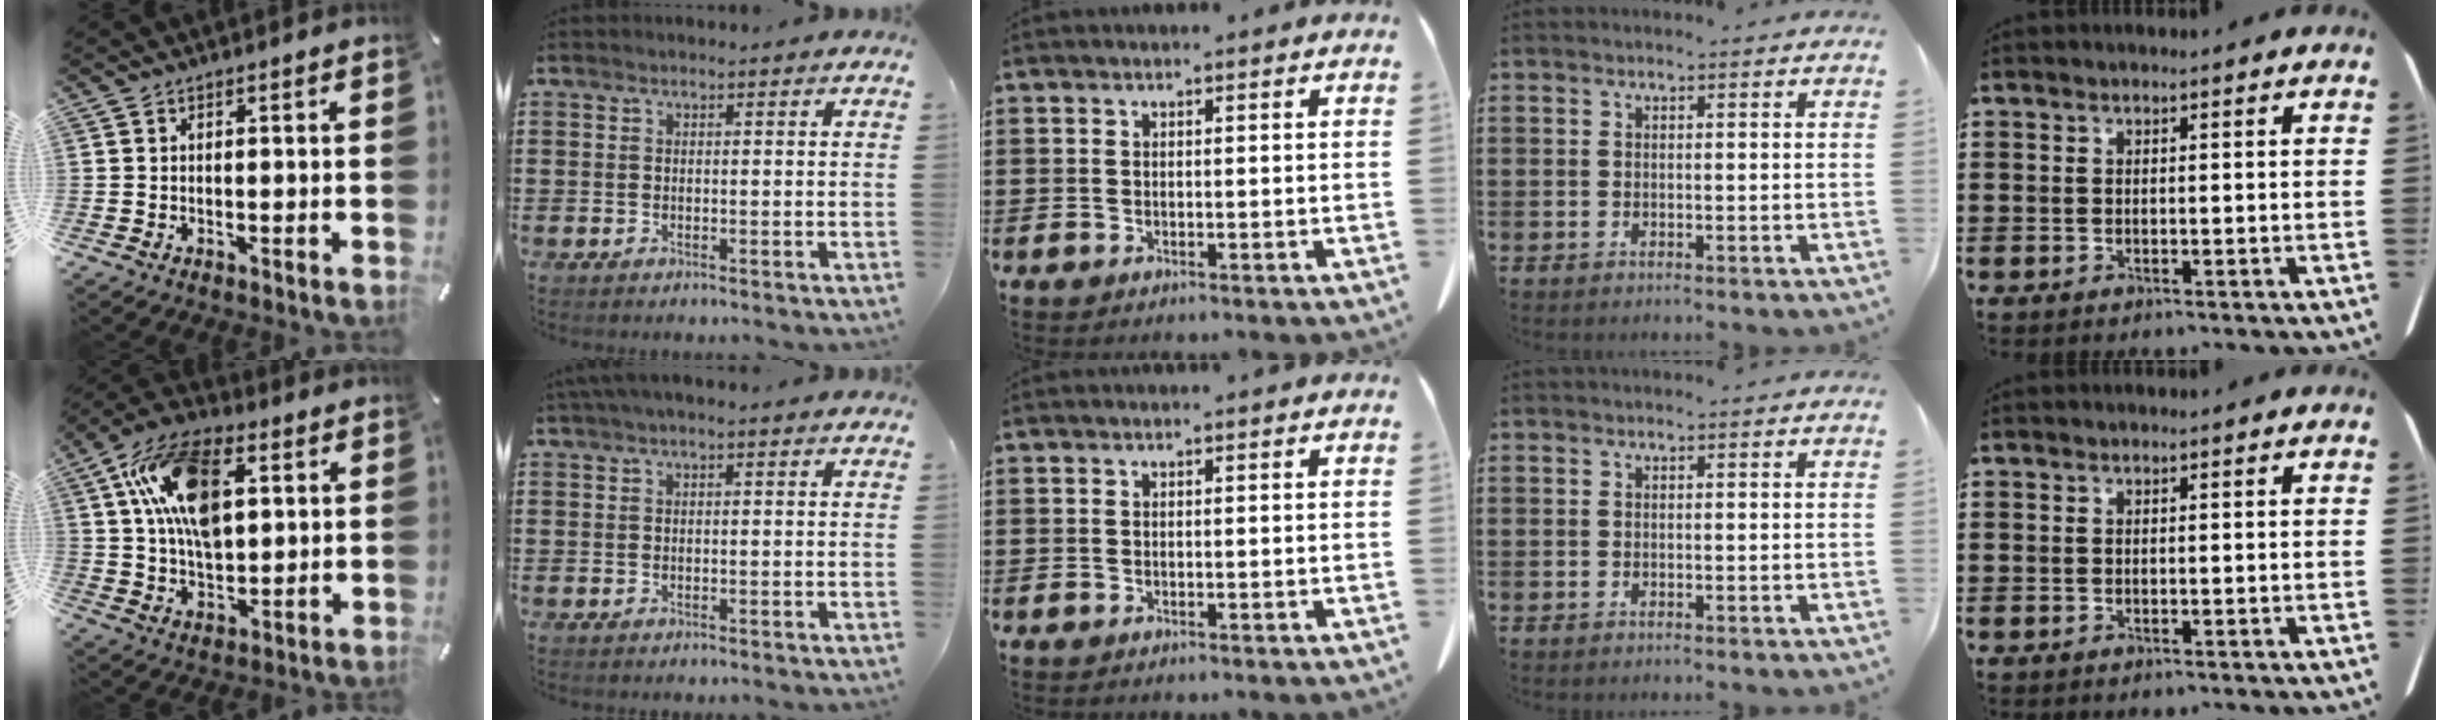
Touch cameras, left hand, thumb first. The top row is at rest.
{"thumb": {"total": 17.6, "force": [5.1, 10.8, 12.8], "torque": [-0.249, 0.009, 0.092]}, "index": {"total": 1.1, "force": [0.5, 0.1, 1.0], "torque": [-0.021, -0.001, 0.010]}}